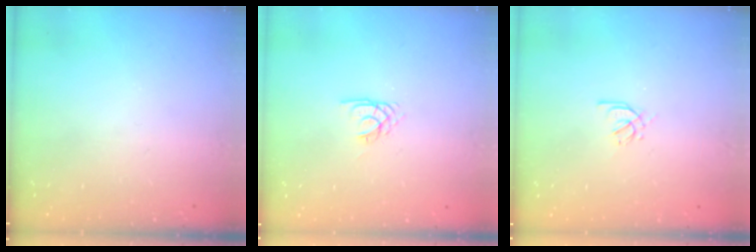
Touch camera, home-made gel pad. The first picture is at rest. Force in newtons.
{"total": 2.2, "press": 2.2, "slide": 0.3}
{"total": 2.4, "press": 2.3, "slide": 0.6}